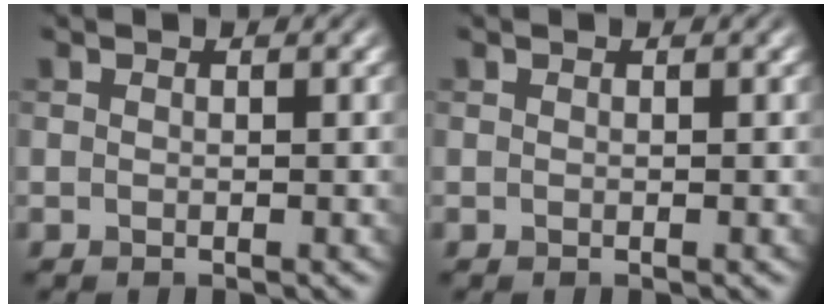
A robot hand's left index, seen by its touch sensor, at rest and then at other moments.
{"total": 0.0}